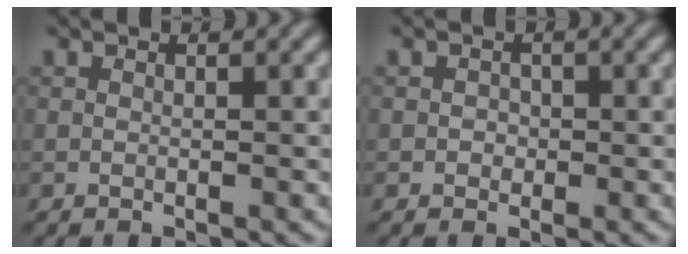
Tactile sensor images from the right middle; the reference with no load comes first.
{"total": 0.9, "force": [-0.1, 0.9, 0.3], "torque": [0.002, -0.001, -0.004]}